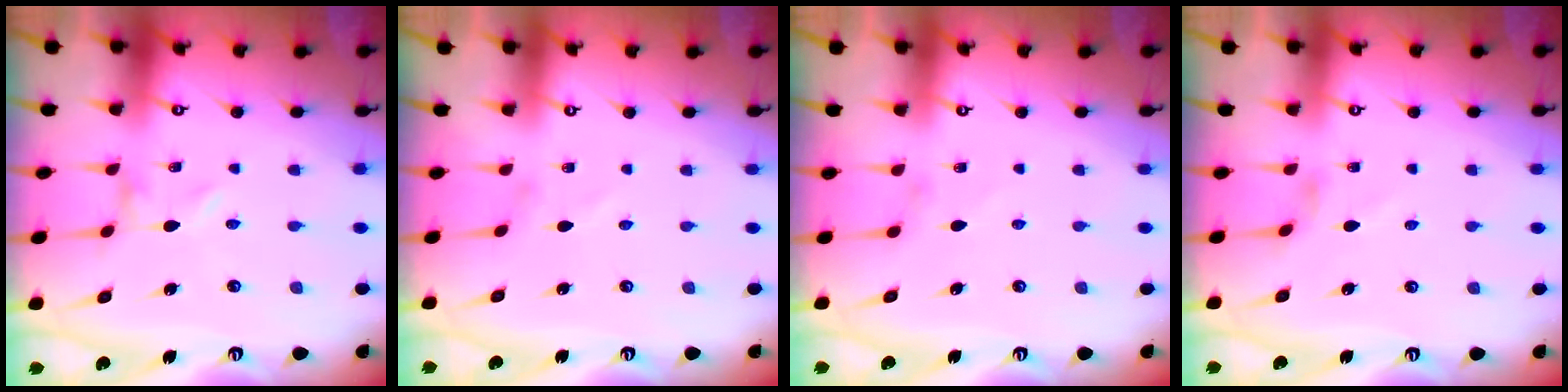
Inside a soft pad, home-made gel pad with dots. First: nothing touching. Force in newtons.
{"total": 1.4, "press": 1.4, "slide": 0.2}
{"total": 0.7, "press": 0.6, "slide": 0.3}
{"total": 3.0, "press": 2.9, "slide": 0.5}